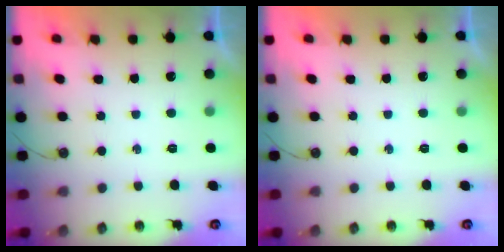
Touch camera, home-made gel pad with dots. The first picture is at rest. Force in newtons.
{"total": 0.0}